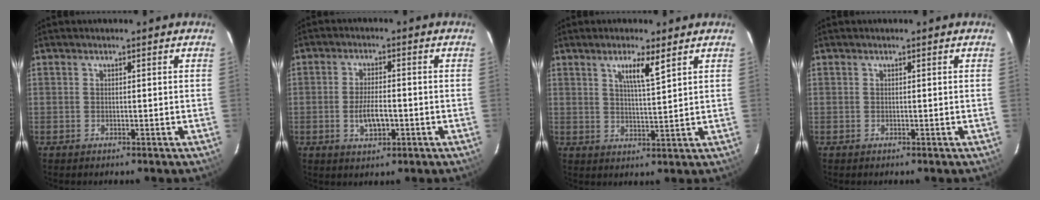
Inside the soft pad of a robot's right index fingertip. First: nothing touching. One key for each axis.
{"total": 5.4, "fx": -1.6, "fy": 2.2, "fz": 4.7, "tx": -0.093, "ty": -0.003, "tz": -0.025}
{"total": 4.9, "fx": 2.8, "fy": 0.3, "fz": 4.0, "tx": -0.072, "ty": -0.003, "tz": 0.049}
{"total": 0.0}